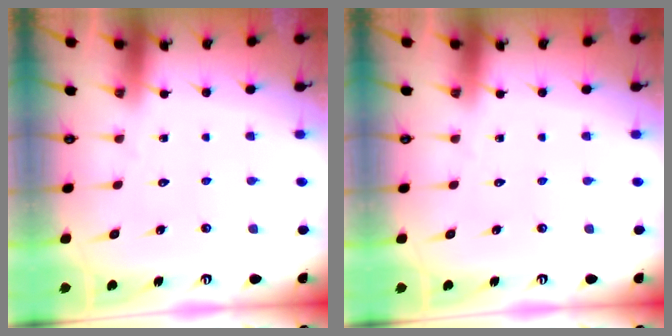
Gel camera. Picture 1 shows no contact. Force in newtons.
{"total": 0.0}